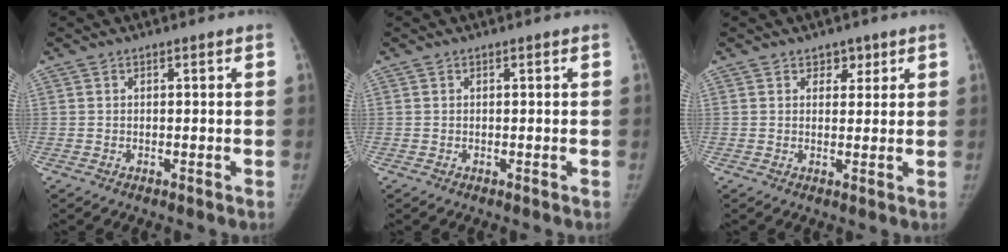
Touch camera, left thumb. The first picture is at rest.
{"total": 0.0}
{"total": 2.9, "force": [1.8, 2.0, 1.1], "torque": [0.011, -0.009, 0.025]}